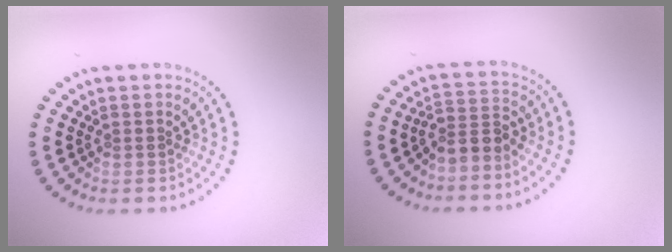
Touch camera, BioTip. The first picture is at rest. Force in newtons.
{"total": 2.5, "press": 1.8, "slide": 1.7}